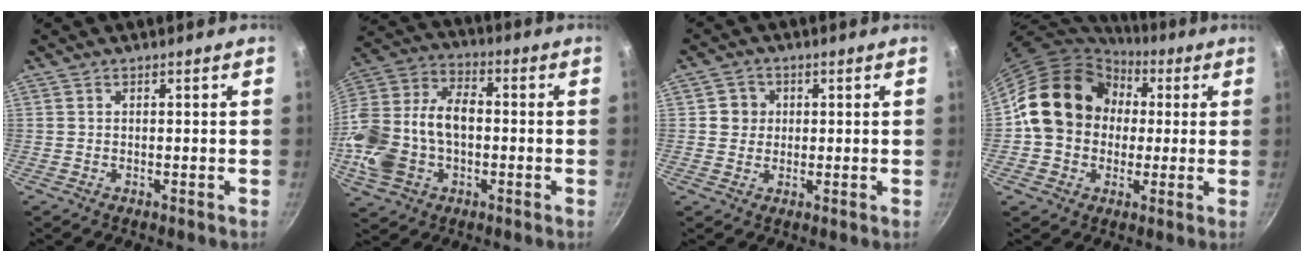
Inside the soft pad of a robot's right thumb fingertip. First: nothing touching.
{"total": 19.5, "force": [-2.1, 13.4, 14.1], "torque": [-0.280, 0.048, -0.039]}
{"total": 3.7, "force": [0.5, 3.6, 0.8], "torque": [0.012, 0.004, 0.003]}
{"total": 17.6, "force": [2.2, 14.9, 9.1], "torque": [-0.128, 0.033, 0.026]}